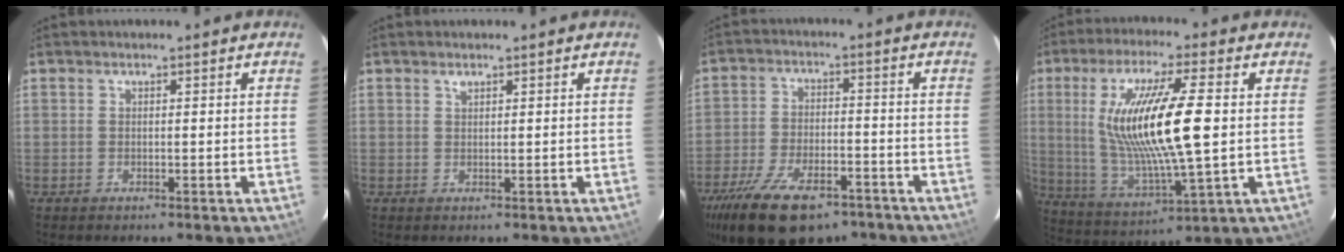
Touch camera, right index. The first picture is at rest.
{"total": 0.7, "force": [0.5, 0.3, 0.3], "torque": [-0.004, 0.002, 0.010]}
{"total": 19.0, "force": [-12.9, 8.6, 11.0], "torque": [-0.233, -0.026, -0.206]}
{"total": 18.4, "force": [2.2, 3.0, 18.0], "torque": [-0.344, -0.010, 0.054]}